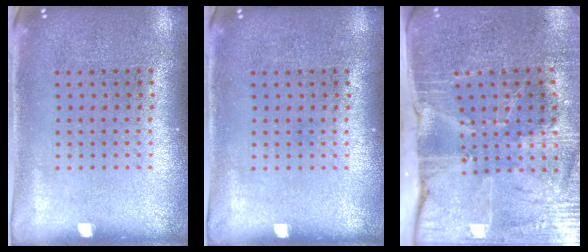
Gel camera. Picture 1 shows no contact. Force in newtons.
{"total": 0.0}
{"total": 4.2, "press": 3.8, "slide": 1.9}